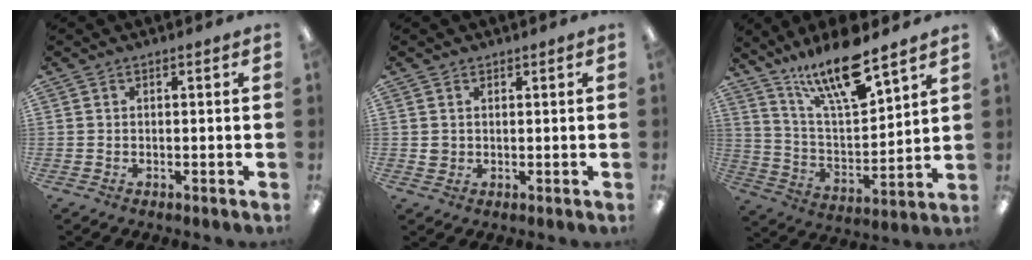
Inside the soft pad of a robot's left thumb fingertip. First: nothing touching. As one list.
[{"total": 1.7, "force": [0.7, 1.6, 0.1], "torque": [-0.004, 0.003, 0.012]}, {"total": 17.1, "force": [13.2, 3.9, 10.2], "torque": [-0.189, -0.071, 0.219]}]